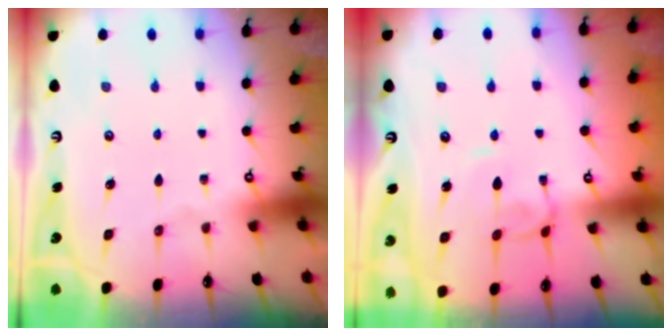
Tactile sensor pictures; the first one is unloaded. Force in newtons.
{"total": 2.5, "press": 2.5, "slide": 0.5}